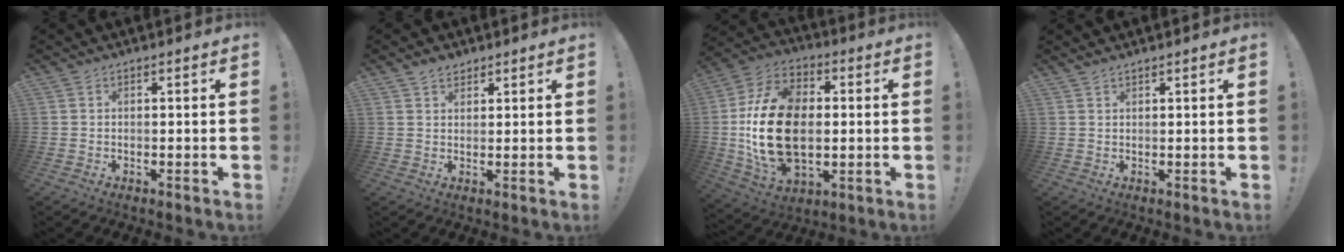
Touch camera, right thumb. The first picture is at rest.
{"total": 3.3, "force": [2.6, 1.9, 0.8], "torque": [-0.012, -0.012, 0.049]}
{"total": 24.0, "force": [-0.8, 16.0, 17.9], "torque": [-0.339, 0.015, -0.002]}
{"total": 1.1, "force": [1.0, -0.1, 0.5], "torque": [-0.017, 0.001, 0.020]}